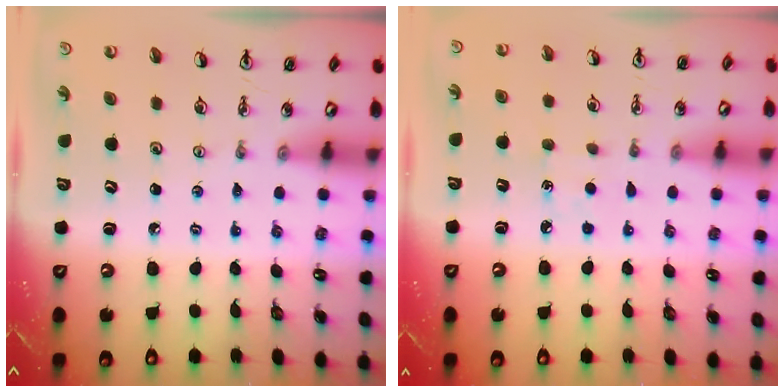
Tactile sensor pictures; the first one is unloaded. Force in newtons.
{"total": 3.3, "press": 3.2, "slide": 0.4}